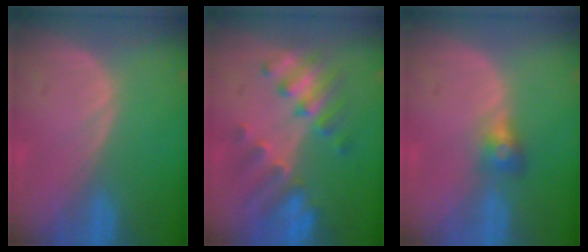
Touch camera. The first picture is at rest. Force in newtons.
{"total": 7.6, "press": 7.5, "slide": 1.1}
{"total": 2.8, "press": 2.7, "slide": 0.9}